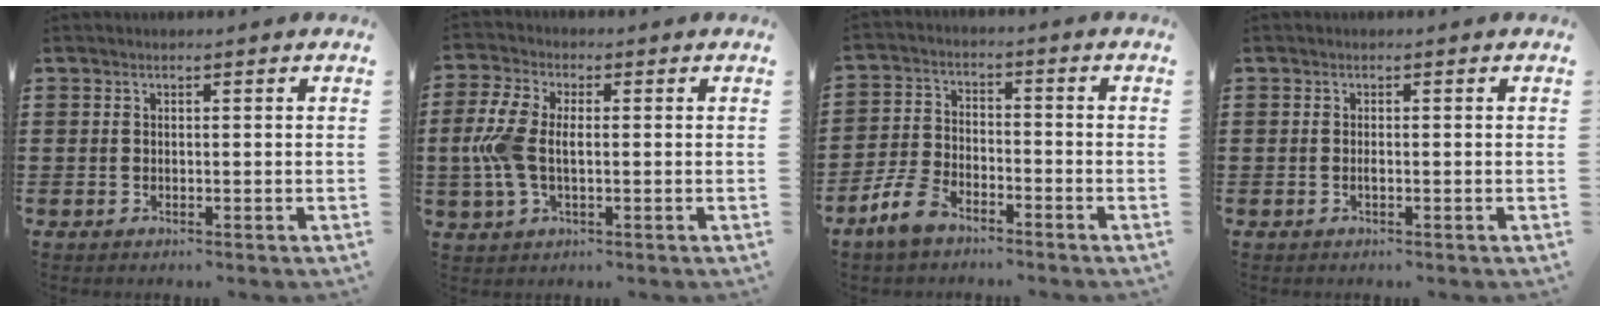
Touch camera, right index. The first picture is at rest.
{"total": 7.4, "force": [-0.3, 4.0, 6.2], "torque": [-0.165, -0.004, -0.018]}
{"total": 6.1, "force": [-4.6, 2.7, 3.0], "torque": [-0.085, 0.006, -0.094]}
{"total": 0.7, "force": [-0.3, 0.1, 0.6], "torque": [-0.012, -0.003, -0.004]}